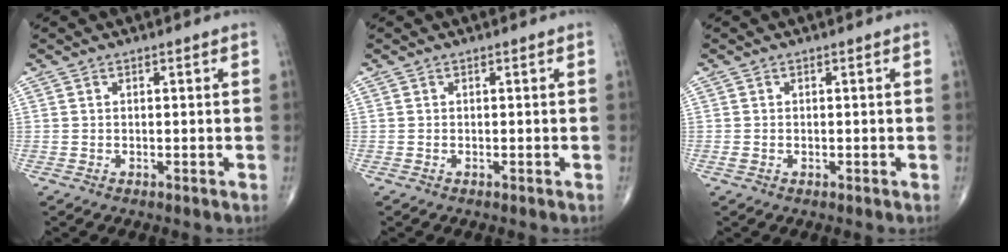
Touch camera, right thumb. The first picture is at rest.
{"total": 0.0}
{"total": 0.7, "force": [-0.2, 0.5, 0.4], "torque": [-0.014, 0.000, -0.003]}